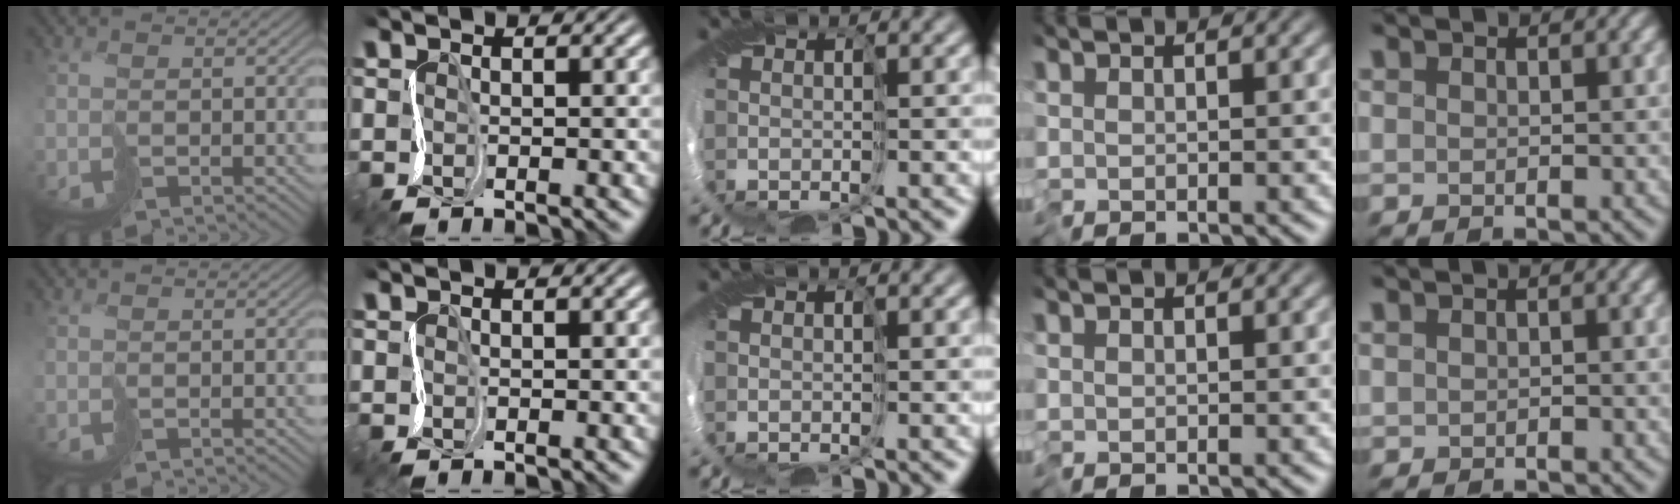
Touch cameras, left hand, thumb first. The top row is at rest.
{}